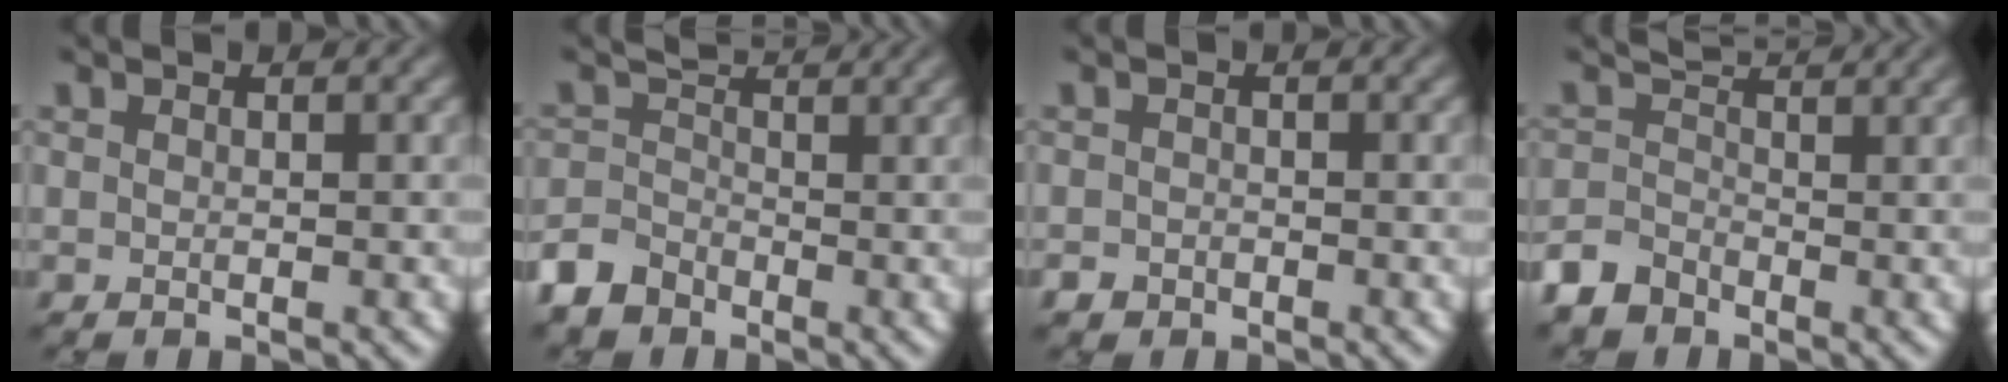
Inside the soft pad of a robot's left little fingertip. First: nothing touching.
{"total": 3.3, "force": [-1.8, 2.4, 1.4], "torque": [-0.028, 0.001, -0.047]}
{"total": 1.1, "force": [-0.7, 0.7, 0.1], "torque": [0.003, -0.003, -0.014]}
{"total": 2.9, "force": [-1.4, 2.1, 1.3], "torque": [-0.029, 0.001, -0.036]}